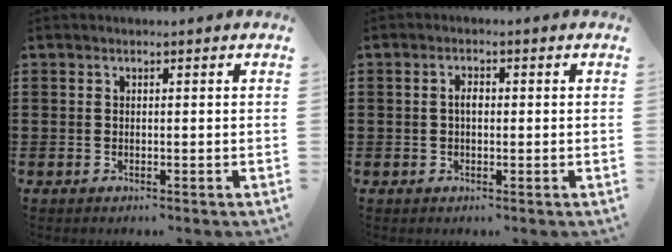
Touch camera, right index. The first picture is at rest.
{"total": 1.9, "force": [0.0, 0.9, 1.7], "torque": [-0.033, 0.003, -0.002]}